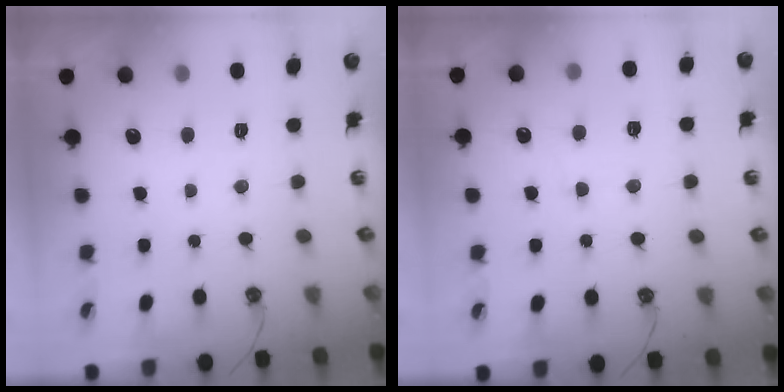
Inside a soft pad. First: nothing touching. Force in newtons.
{"total": 0.9, "press": 0.5, "slide": 0.8}